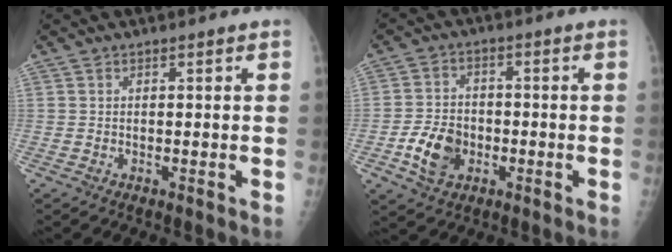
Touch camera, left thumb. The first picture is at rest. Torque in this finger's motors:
{"motor_torque": [-0.04, 0.08, 0.28, 0.18, 0.03]}